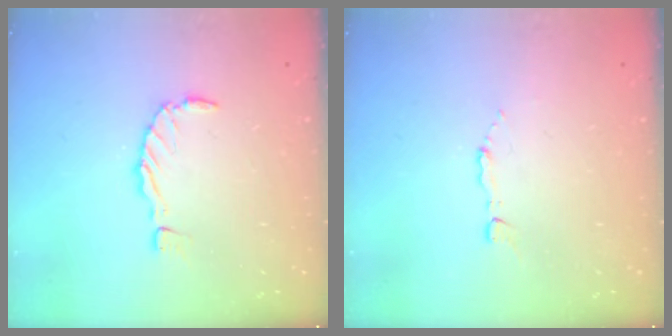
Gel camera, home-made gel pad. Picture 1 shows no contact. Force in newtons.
{"total": 1.8, "press": 1.8, "slide": 0.2}